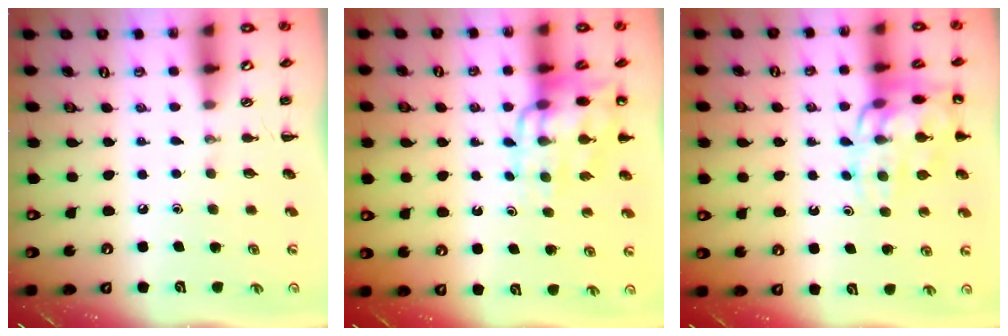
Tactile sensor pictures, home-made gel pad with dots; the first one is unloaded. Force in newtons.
{"total": 12.6, "press": 12.3, "slide": 2.8}
{"total": 14.4, "press": 14.3, "slide": 1.6}